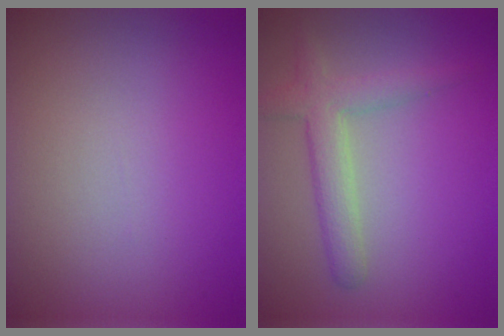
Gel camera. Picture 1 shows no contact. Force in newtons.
{"total": 3.3, "press": 3.3, "slide": 0.1}